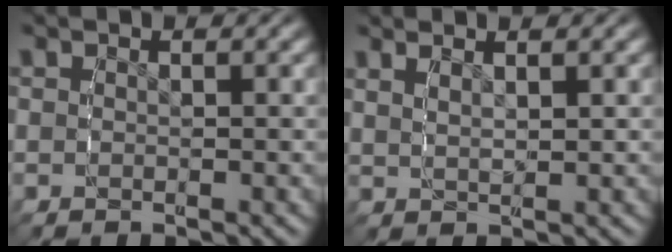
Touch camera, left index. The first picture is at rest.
{"total": 2.6, "force": [1.5, 1.3, 1.7], "torque": [-0.031, 0.006, 0.023]}